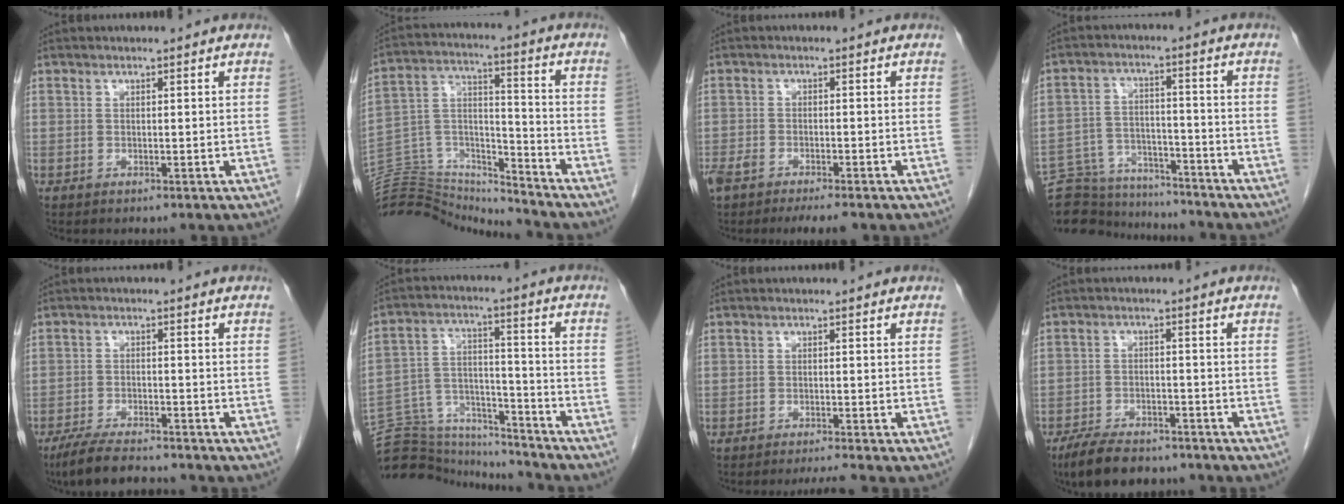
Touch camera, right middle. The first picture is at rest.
{"total": 17.1, "force": [-17.0, 1.9, 1.6], "torque": [-0.029, 0.053, -0.289]}
{"total": 7.2, "force": [-5.6, 1.9, 4.2], "torque": [-0.070, -0.005, -0.089]}
{"total": 15.8, "force": [-15.0, 3.9, 3.1], "torque": [-0.063, 0.027, -0.223]}
{"total": 7.8, "force": [-6.8, 1.4, 3.6], "torque": [-0.065, -0.019, -0.116]}
{"total": 17.4, "force": [-16.8, 3.7, 2.8], "torque": [-0.062, 0.043, -0.264]}
{"total": 2.4, "force": [-2.1, -0.9, 0.6], "torque": [-0.012, -0.009, -0.035]}
{"total": 9.4, "force": [-7.6, 3.5, 4.2], "torque": [-0.073, -0.008, -0.121]}